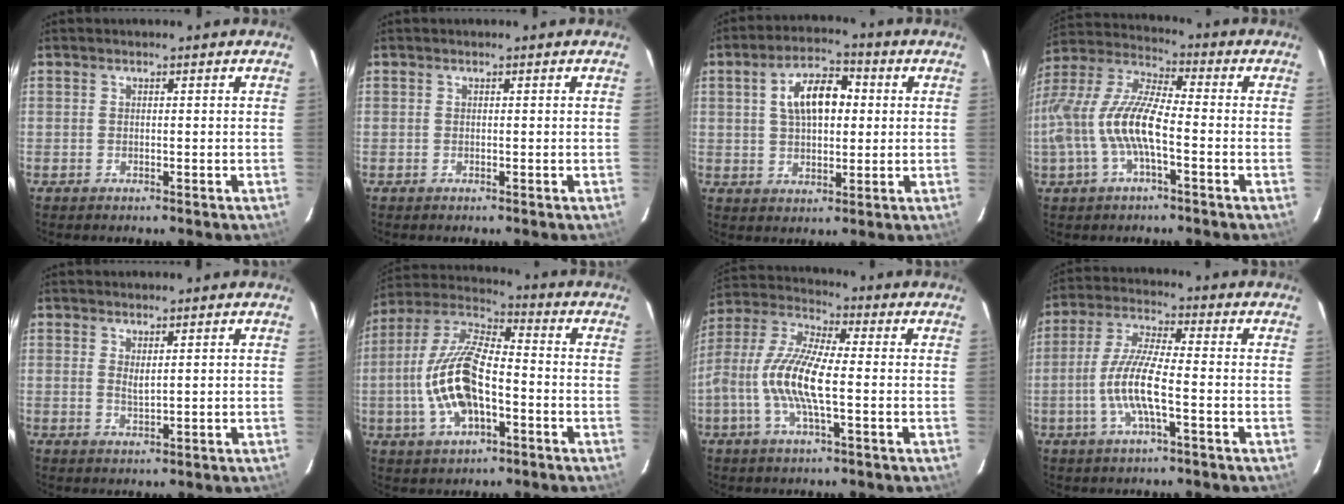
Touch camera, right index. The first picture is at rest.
{"total": 0.0}
{"total": 9.6, "force": [1.9, 5.1, 7.9], "torque": [-0.137, 0.025, 0.034]}
{"total": 15.0, "force": [-3.5, 4.7, 13.8], "torque": [-0.282, 0.001, -0.068]}
{"total": 1.9, "force": [0.7, 0.6, 1.7], "torque": [-0.030, -0.002, 0.013]}
{"total": 15.8, "force": [-4.0, 6.8, 13.6], "torque": [-0.284, 0.003, -0.077]}
{"total": 12.5, "force": [-2.2, 3.0, 11.9], "torque": [-0.248, 0.002, -0.047]}
{"total": 9.7, "force": [-2.9, 1.4, 9.1], "torque": [-0.192, -0.003, -0.055]}